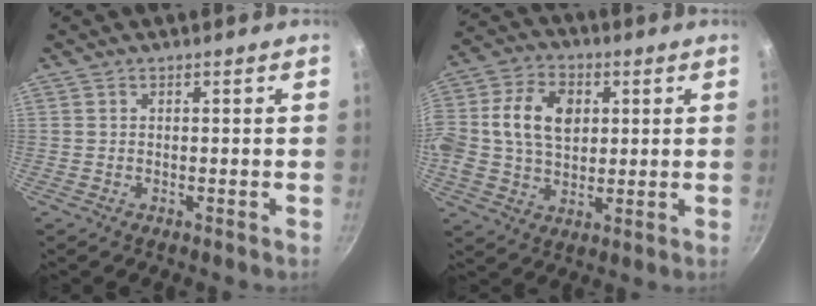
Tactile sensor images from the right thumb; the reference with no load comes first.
{"total": 14.9, "force": [2.5, 10.6, 10.1], "torque": [-0.177, 0.018, 0.033]}